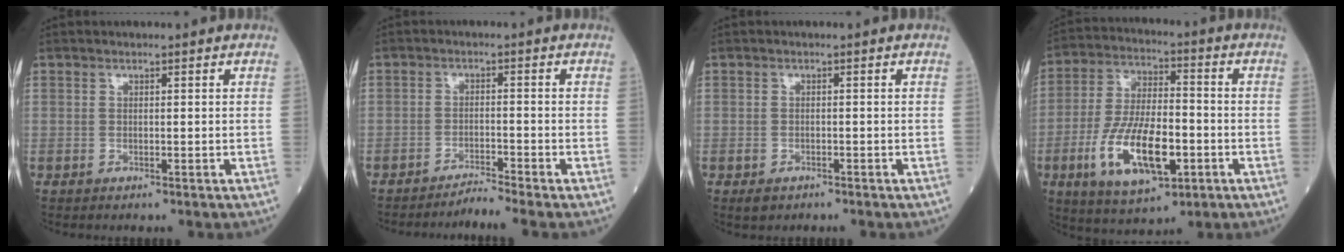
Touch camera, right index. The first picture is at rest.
{"total": 3.1, "force": [-2.6, -1.7, -0.1], "torque": [0.000, -0.012, -0.047]}
{"total": 1.3, "force": [-0.7, 1.0, 0.5], "torque": [-0.011, 0.002, -0.007]}
{"total": 14.6, "force": [-4.6, 5.4, 12.7], "torque": [-0.258, -0.006, -0.075]}